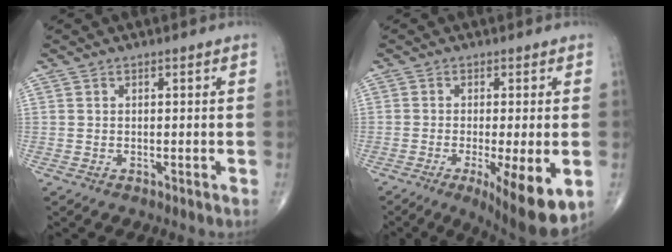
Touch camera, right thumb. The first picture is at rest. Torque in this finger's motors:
{"motor_torque": [0.53, 1.13, -0.13, -0.25, 0.09]}